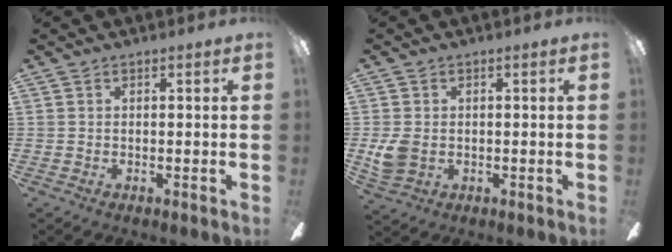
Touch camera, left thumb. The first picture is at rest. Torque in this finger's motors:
{"motor_torque": [0.05, 0.19, 0.26, -0.38, 0.01]}